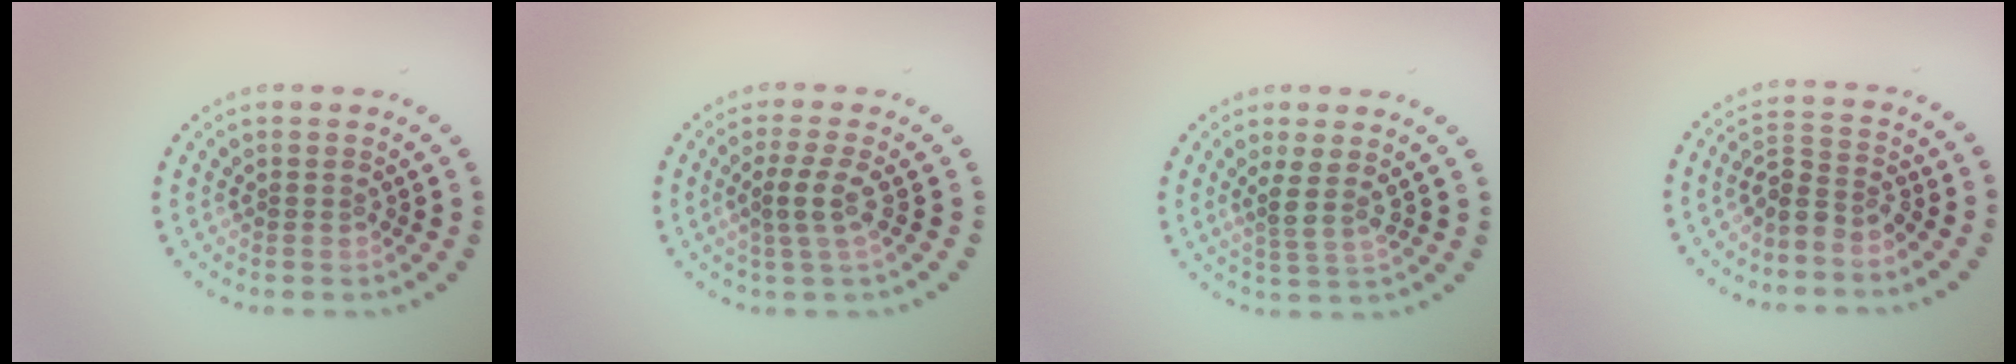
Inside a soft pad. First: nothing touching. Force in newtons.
{"total": 2.3, "press": 1.8, "slide": 1.5}
{"total": 2.2, "press": 1.6, "slide": 1.5}
{"total": 2.7, "press": 2.0, "slide": 1.8}